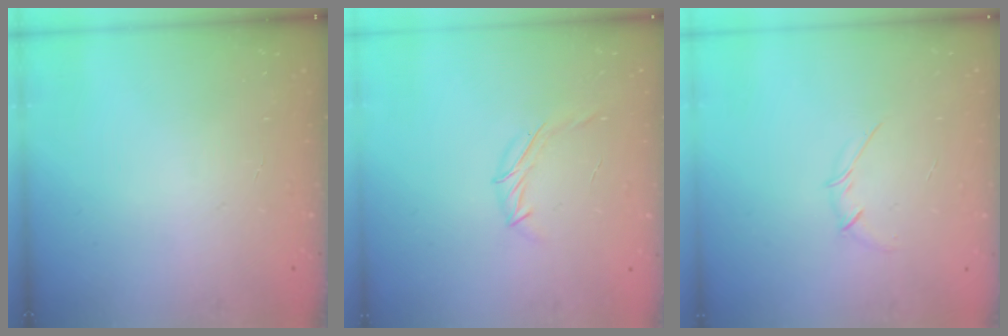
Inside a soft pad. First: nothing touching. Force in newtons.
{"total": 5.7, "press": 5.6, "slide": 1.0}
{"total": 2.7, "press": 2.6, "slide": 0.6}